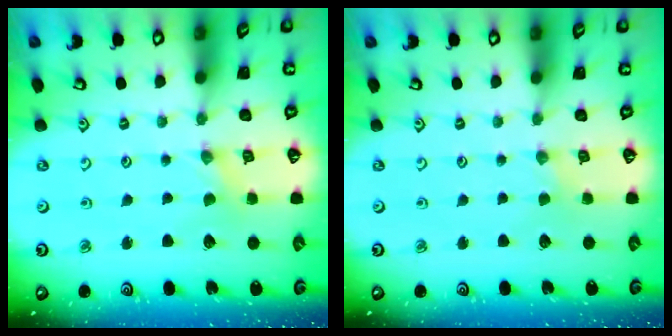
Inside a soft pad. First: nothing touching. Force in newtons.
{"total": 0.0}